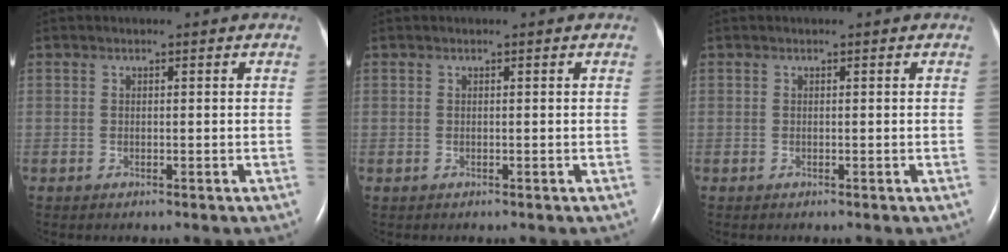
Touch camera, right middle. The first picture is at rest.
{"total": 0.0}
{"total": 0.0}